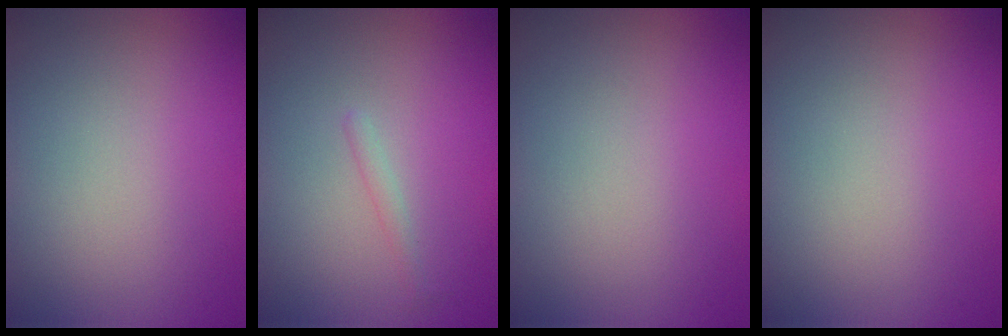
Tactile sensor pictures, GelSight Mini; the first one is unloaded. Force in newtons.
{"total": 0.7, "press": 0.7, "slide": 0.1}
{"total": 0.0}
{"total": 0.0}